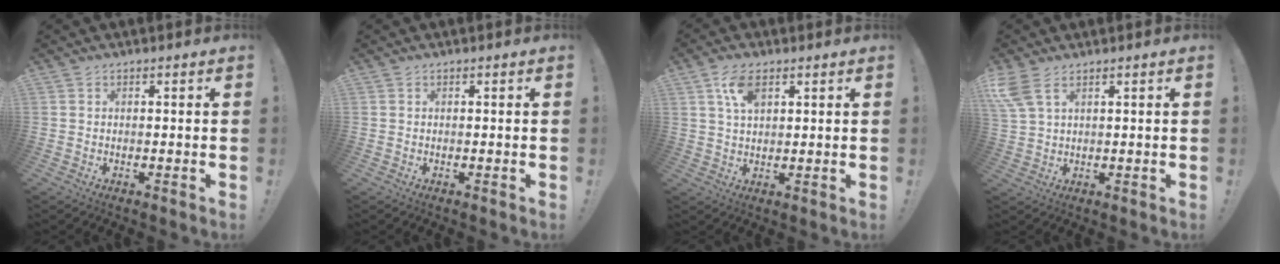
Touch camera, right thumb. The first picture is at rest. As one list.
[{"total": 0.0}, {"total": 6.7, "force": [3.0, 3.8, 4.7], "torque": [-0.072, -0.005, 0.053]}, {"total": 6.0, "force": [3.4, 2.5, 4.3], "torque": [-0.096, -0.009, 0.070]}]